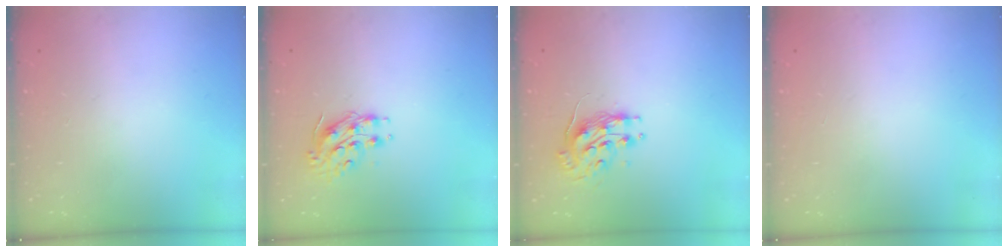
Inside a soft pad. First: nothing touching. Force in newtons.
{"total": 8.9, "press": 8.9, "slide": 0.7}
{"total": 9.7, "press": 9.7, "slide": 0.8}
{"total": 0.0}